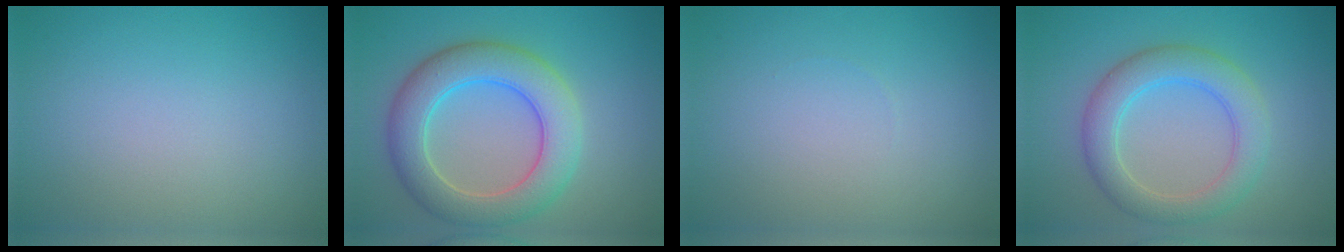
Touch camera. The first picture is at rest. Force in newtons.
{"total": 6.9, "press": 6.9, "slide": 0.5}
{"total": 0.0}
{"total": 4.7, "press": 4.7, "slide": 0.3}